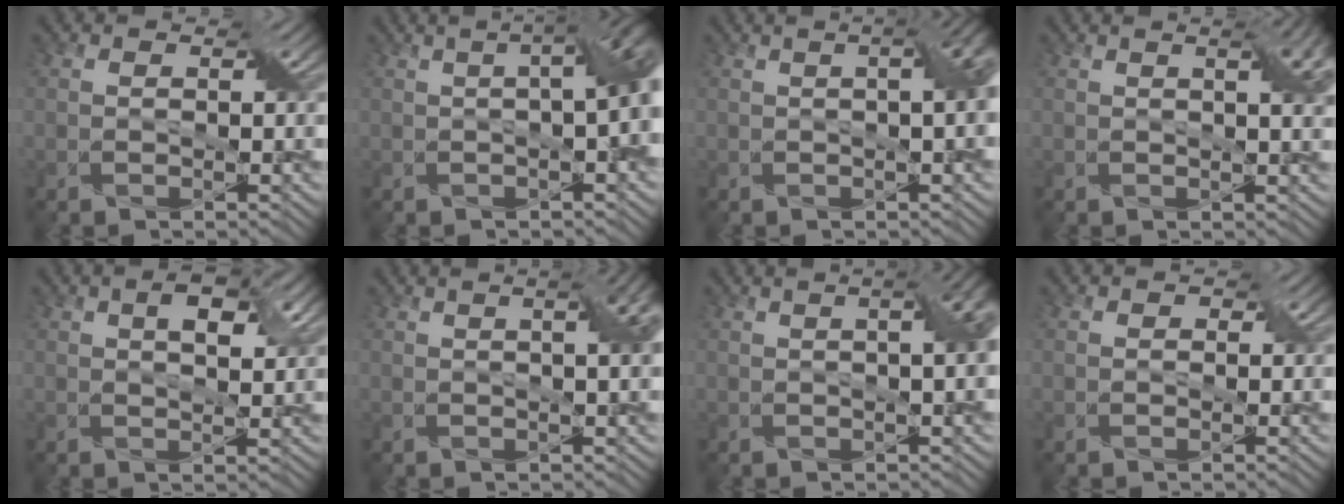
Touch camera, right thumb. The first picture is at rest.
{"total": 10.3, "force": [0.5, 4.2, 9.3], "torque": [-0.078, 0.033, -0.015]}
{"total": 7.6, "force": [0.9, 3.0, 6.9], "torque": [-0.047, 0.035, -0.005]}
{"total": 5.8, "force": [1.9, 2.1, 5.0], "torque": [-0.040, 0.012, 0.016]}
{"total": 4.6, "force": [1.7, 2.1, 3.7], "torque": [-0.062, 0.000, 0.029]}
{"total": 5.5, "force": [1.1, 2.1, 4.9], "torque": [-0.032, 0.023, 0.003]}
{"total": 6.7, "force": [0.8, 2.6, 6.1], "torque": [-0.040, 0.029, -0.003]}
{"total": 0.7, "force": [0.1, 0.7, 0.3], "torque": [0.000, -0.004, 0.003]}